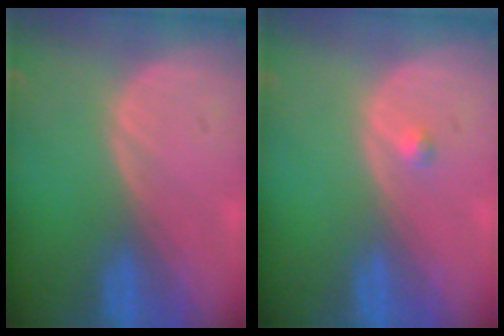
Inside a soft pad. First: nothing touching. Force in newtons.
{"total": 0.8, "press": 0.8, "slide": 0.2}